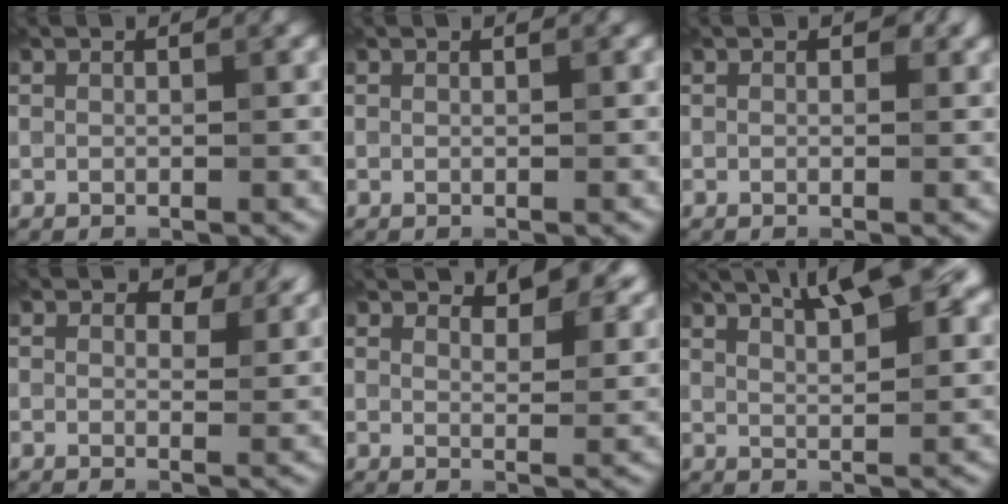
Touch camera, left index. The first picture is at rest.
{"total": 0.0}
{"total": 1.0, "force": [0.3, 0.8, 0.6], "torque": [-0.003, -0.002, 0.000]}
{"total": 2.5, "force": [1.5, 1.4, 1.4], "torque": [-0.019, -0.005, 0.016]}
{"total": 4.3, "force": [3.3, 1.6, 2.2], "torque": [-0.029, -0.001, 0.047]}
{"total": 7.9, "force": [4.8, 2.4, 5.8], "torque": [-0.075, 0.028, 0.064]}